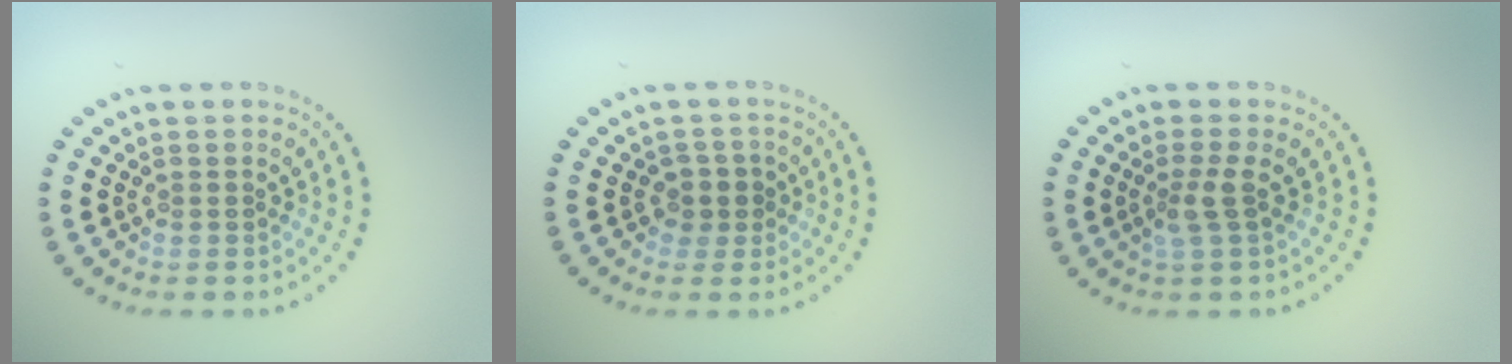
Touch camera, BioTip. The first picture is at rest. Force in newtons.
{"total": 1.7, "press": 1.4, "slide": 1.0}
{"total": 1.9, "press": 1.4, "slide": 1.2}